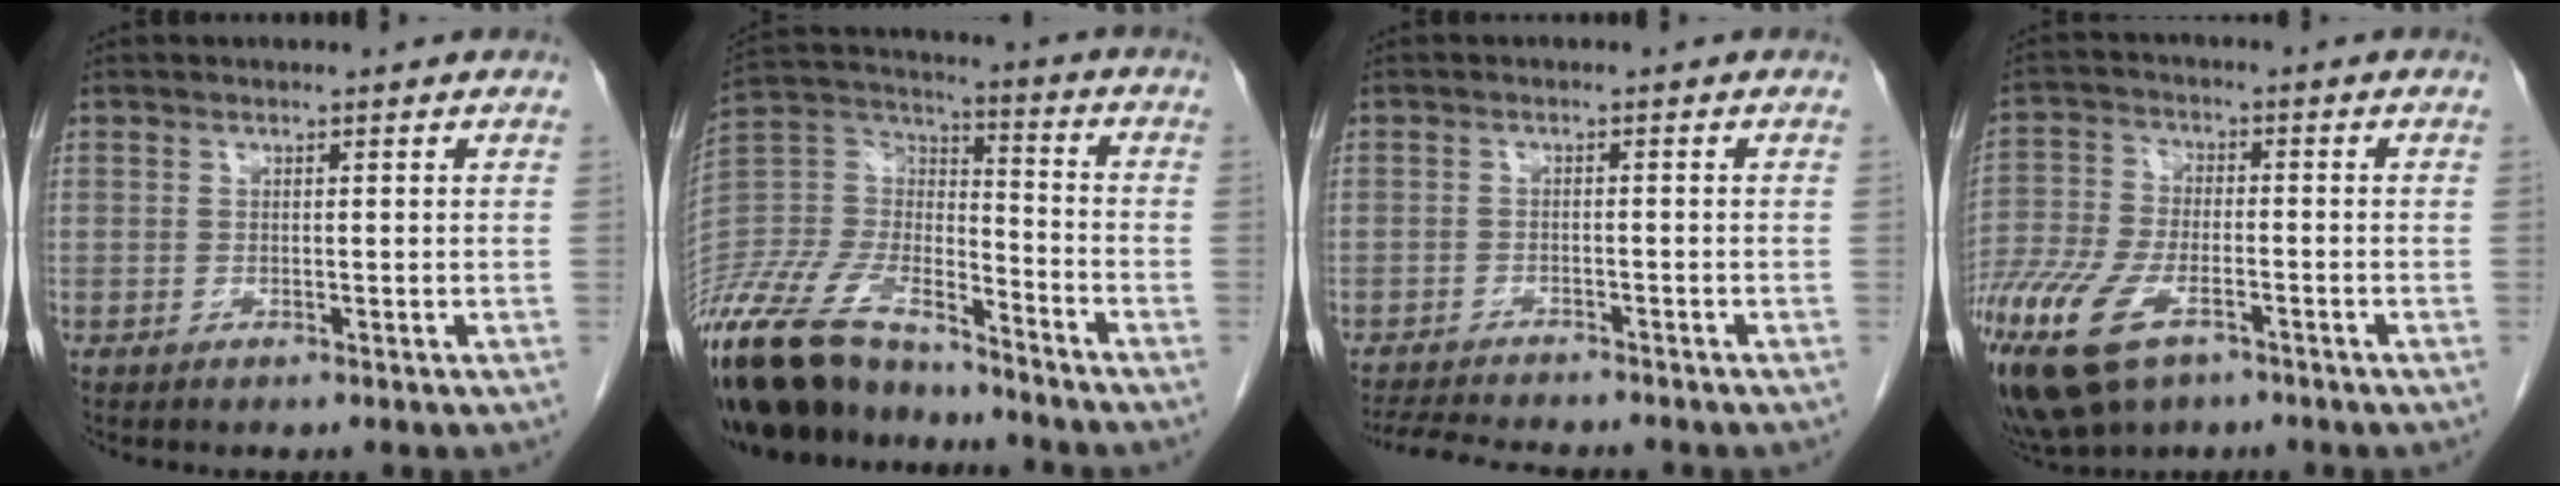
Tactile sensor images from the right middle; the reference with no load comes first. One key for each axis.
{"total": 23.1, "fx": -19.4, "fy": 6.8, "fz": 10.4, "tx": -0.255, "ty": -0.013, "tz": -0.356}
{"total": 9.4, "fx": -8.6, "fy": 1.4, "fz": 3.5, "tx": -0.057, "ty": -0.009, "tz": -0.127}
{"total": 19.3, "fx": -11.1, "fy": 9.9, "fz": 12.4, "tx": -0.345, "ty": -0.030, "tz": -0.201}